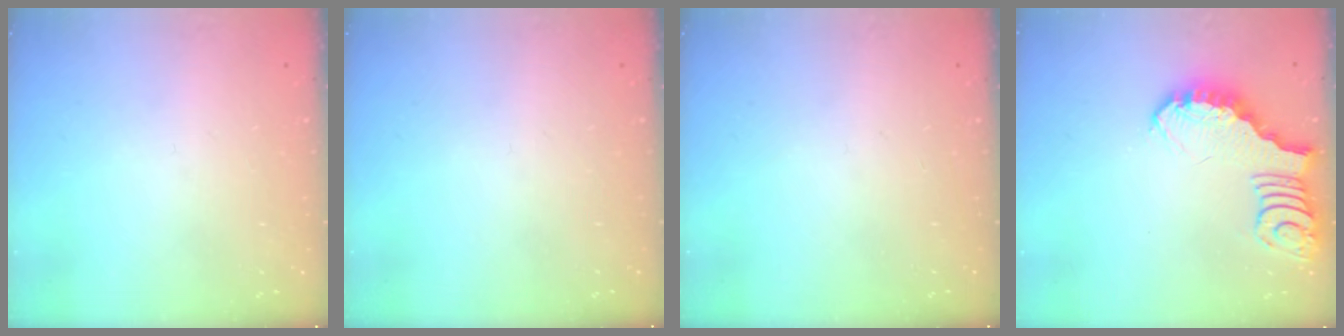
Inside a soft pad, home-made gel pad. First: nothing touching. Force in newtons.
{"total": 0.0}
{"total": 0.0}
{"total": 3.6, "press": 3.6, "slide": 0.6}